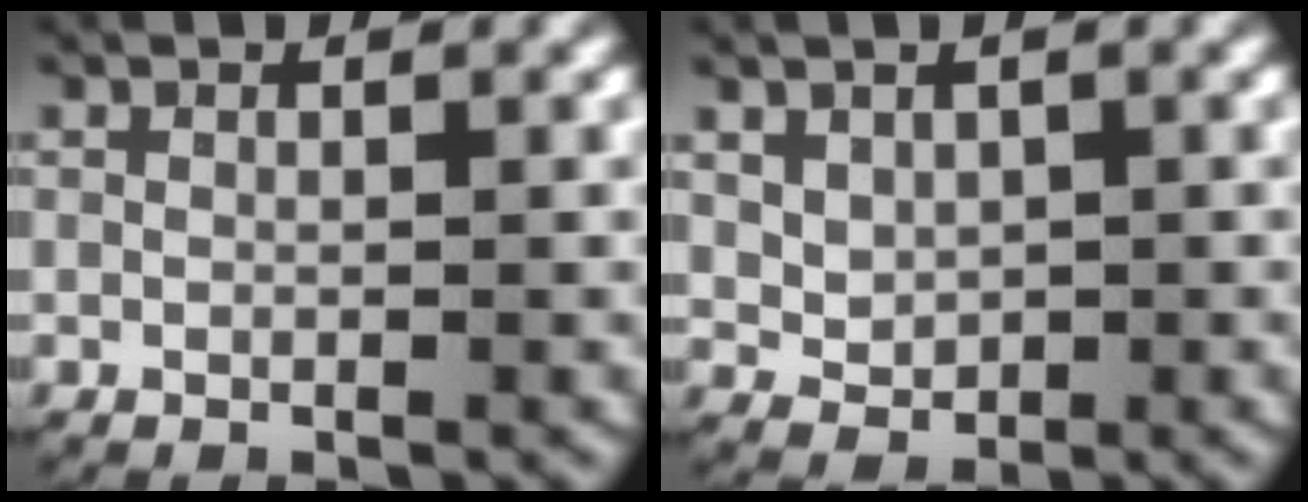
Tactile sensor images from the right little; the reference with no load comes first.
{"total": 2.4, "force": [0.5, 2.0, 1.2], "torque": [-0.026, -0.011, 0.023]}